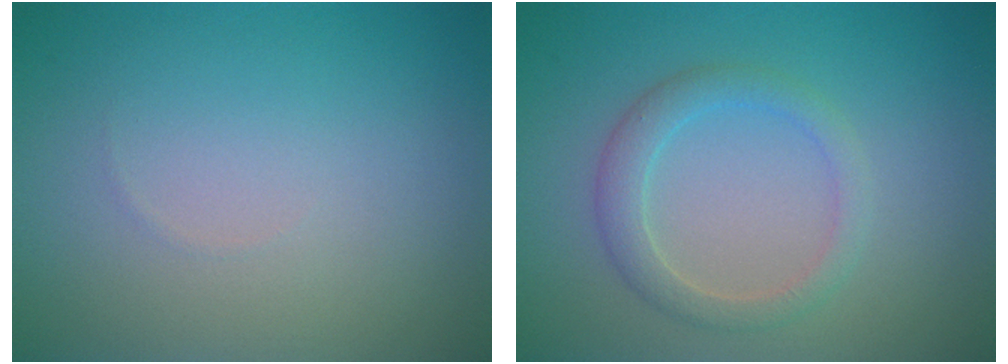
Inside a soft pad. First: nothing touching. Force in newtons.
{"total": 2.4, "press": 2.4, "slide": 0.1}